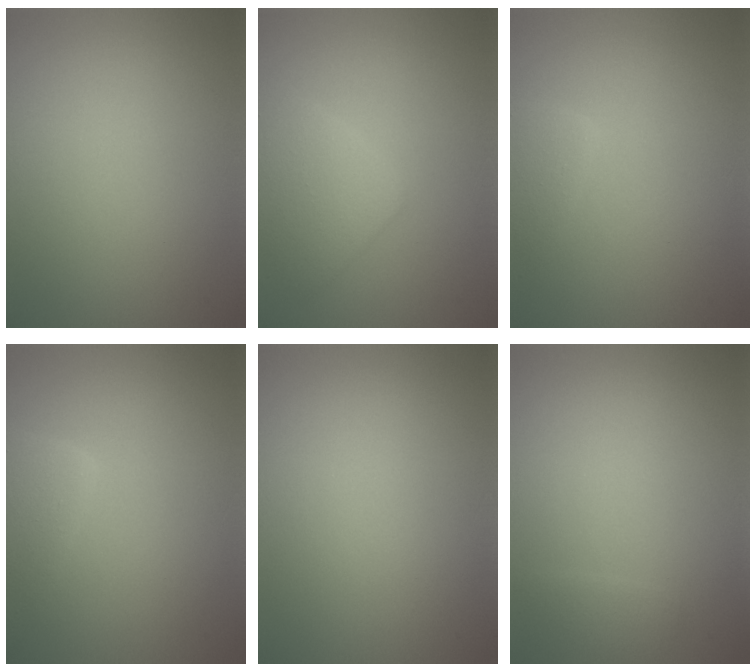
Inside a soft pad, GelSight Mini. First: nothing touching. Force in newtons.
{"total": 3.0, "press": 3.0, "slide": 0.1}
{"total": 1.7, "press": 1.7, "slide": 0.2}
{"total": 2.8, "press": 2.8, "slide": 0.3}
{"total": 0.0}
{"total": 1.0, "press": 1.0, "slide": 0.2}